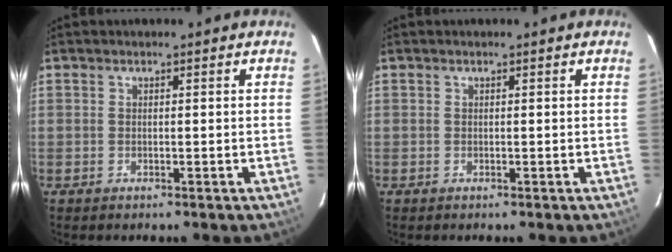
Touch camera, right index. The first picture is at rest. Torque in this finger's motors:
{"motor_torque": [0.00, 0.00, 0.02, 0.01]}